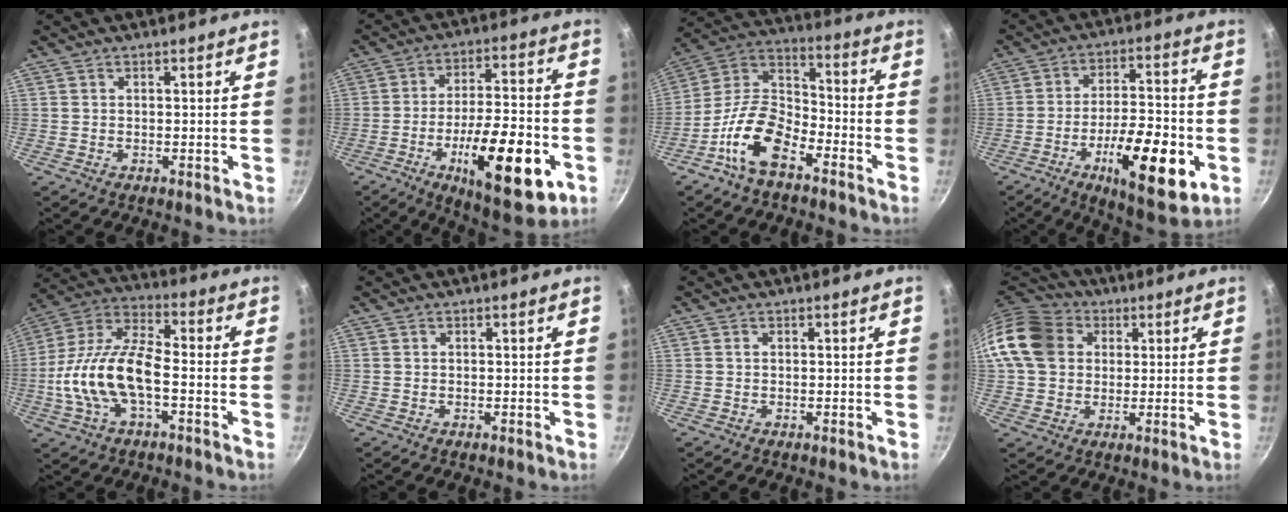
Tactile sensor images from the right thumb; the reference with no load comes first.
{"total": 22.1, "force": [-8.0, 7.5, 19.2], "torque": [-0.269, 0.028, -0.113]}
{"total": 14.3, "force": [-8.0, 7.3, 9.4], "torque": [-0.167, 0.072, -0.174]}
{"total": 19.4, "force": [-6.7, 6.7, 16.9], "torque": [-0.241, 0.022, -0.099]}
{"total": 16.3, "force": [-3.6, 7.4, 14.1], "torque": [-0.263, 0.039, -0.082]}
{"total": 0.0}
{"total": 0.0}
{"total": 14.6, "force": [3.3, 12.0, 7.7], "torque": [-0.133, 0.021, 0.048]}